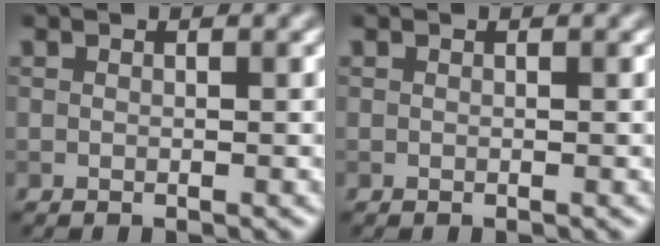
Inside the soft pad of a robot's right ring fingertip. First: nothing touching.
{"total": 0.0}